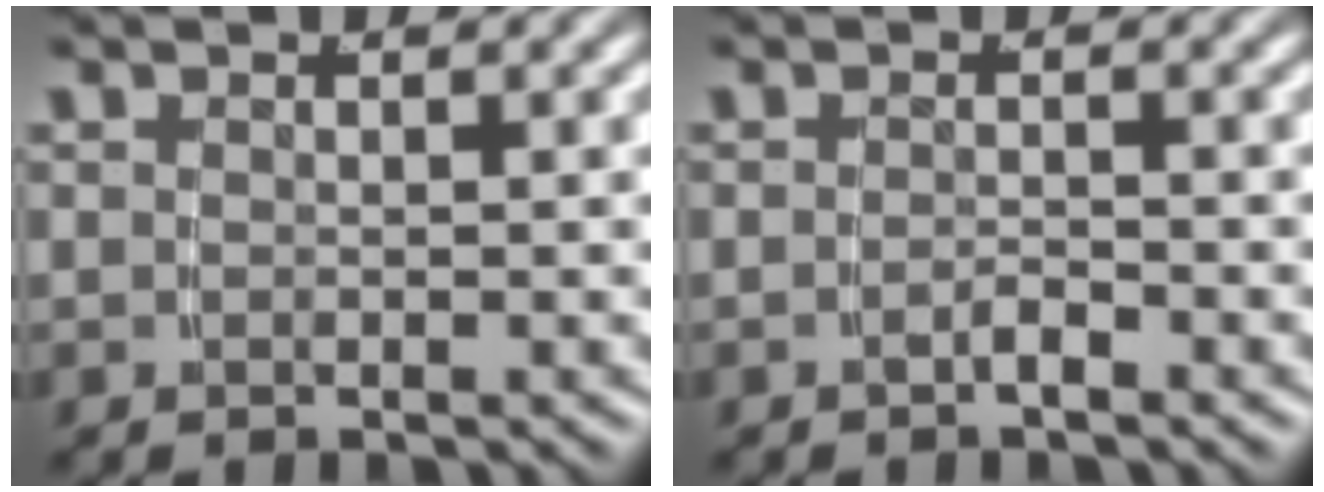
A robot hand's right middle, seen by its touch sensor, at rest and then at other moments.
{"total": 1.1, "force": [-1.0, -0.3, 0.5], "torque": [-0.005, 0.003, -0.020]}